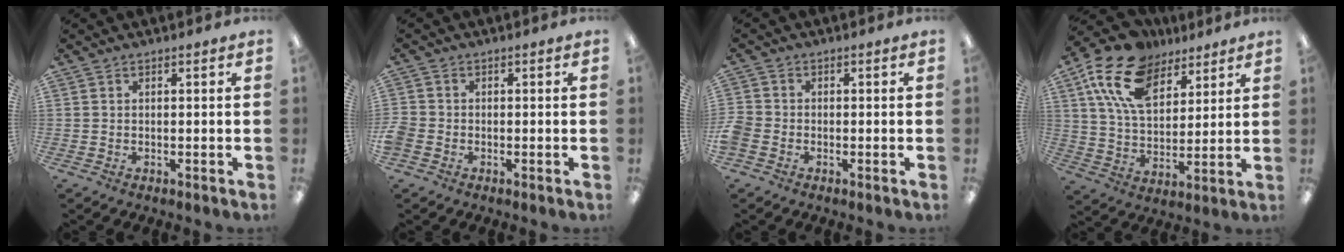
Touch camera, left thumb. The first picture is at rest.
{"total": 2.8, "force": [-1.2, 2.2, 1.1], "torque": [-0.016, 0.008, -0.022]}
{"total": 3.2, "force": [-1.5, 2.5, 1.3], "torque": [-0.025, 0.007, -0.027]}
{"total": 17.0, "force": [9.9, 10.0, 9.6], "torque": [-0.196, -0.029, 0.184]}